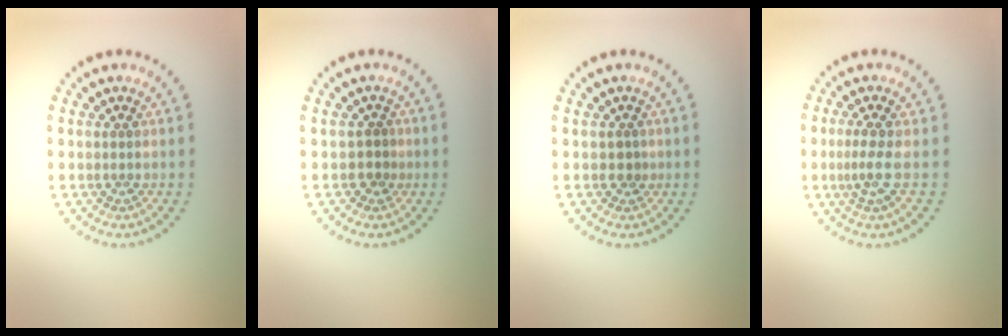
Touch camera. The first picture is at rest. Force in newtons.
{"total": 1.4, "press": 1.1, "slide": 0.8}
{"total": 0.8, "press": 0.6, "slide": 0.6}
{"total": 2.1, "press": 1.5, "slide": 1.5}